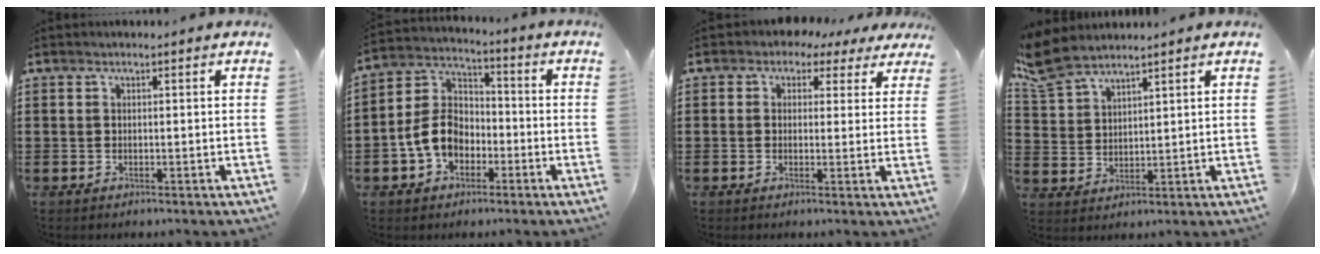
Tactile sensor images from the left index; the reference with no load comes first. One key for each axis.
{"total": 8.0, "fx": -2.9, "fy": 6.0, "fz": 4.4, "tx": -0.129, "ty": 0.010, "tz": -0.065}
{"total": 2.5, "fx": 1.3, "fy": 2.0, "fz": 0.8, "tx": -0.030, "ty": 0.002, "tz": 0.020}
{"total": 5.8, "fx": 4.9, "fy": 1.8, "fz": 2.4, "tx": -0.068, "ty": -0.008, "tz": 0.092}